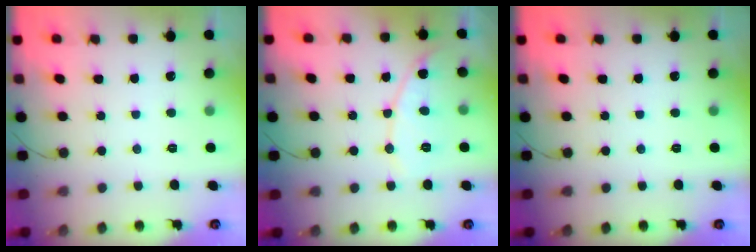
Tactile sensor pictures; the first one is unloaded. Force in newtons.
{"total": 8.3, "press": 8.3, "slide": 0.3}
{"total": 0.0}